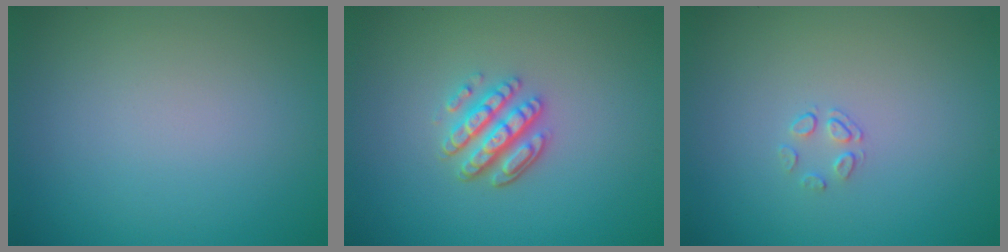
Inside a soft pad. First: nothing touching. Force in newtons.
{"total": 3.7, "press": 3.1, "slide": 2.0}
{"total": 1.1, "press": 0.5, "slide": 1.0}